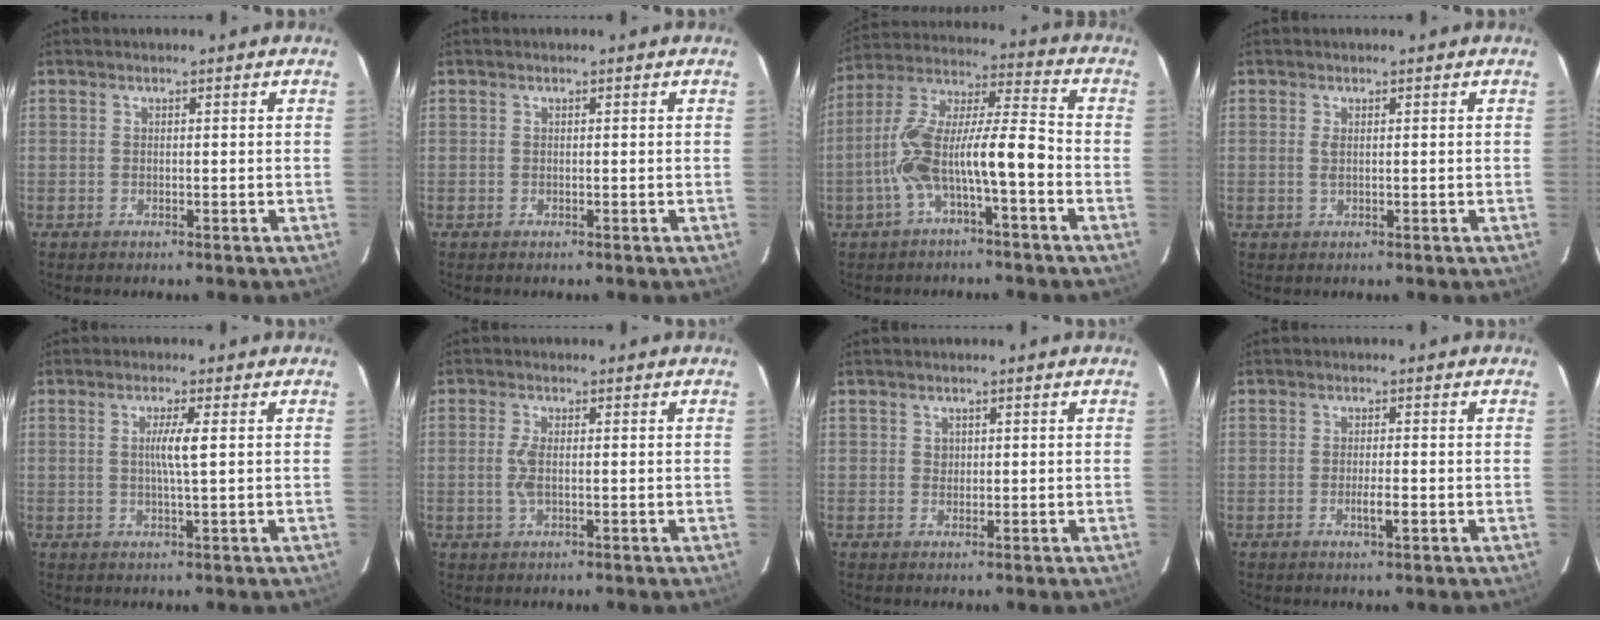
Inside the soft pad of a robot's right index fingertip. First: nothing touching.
{"total": 0.0}
{"total": 13.1, "force": [-4.2, 2.3, 12.2], "torque": [-0.242, 0.034, -0.075]}
{"total": 1.1, "force": [0.2, 0.2, 1.0], "torque": [-0.025, -0.002, 0.005]}
{"total": 3.5, "force": [0.5, -0.5, 3.4], "torque": [-0.067, -0.004, 0.007]}
{"total": 2.7, "force": [-0.2, 0.8, 2.6], "torque": [-0.062, -0.002, -0.003]}
{"total": 1.0, "force": [0.4, 0.9, 0.3], "torque": [-0.001, 0.000, 0.005]}
{"total": 2.4, "force": [-0.8, 0.2, 2.2], "torque": [-0.041, -0.002, -0.014]}